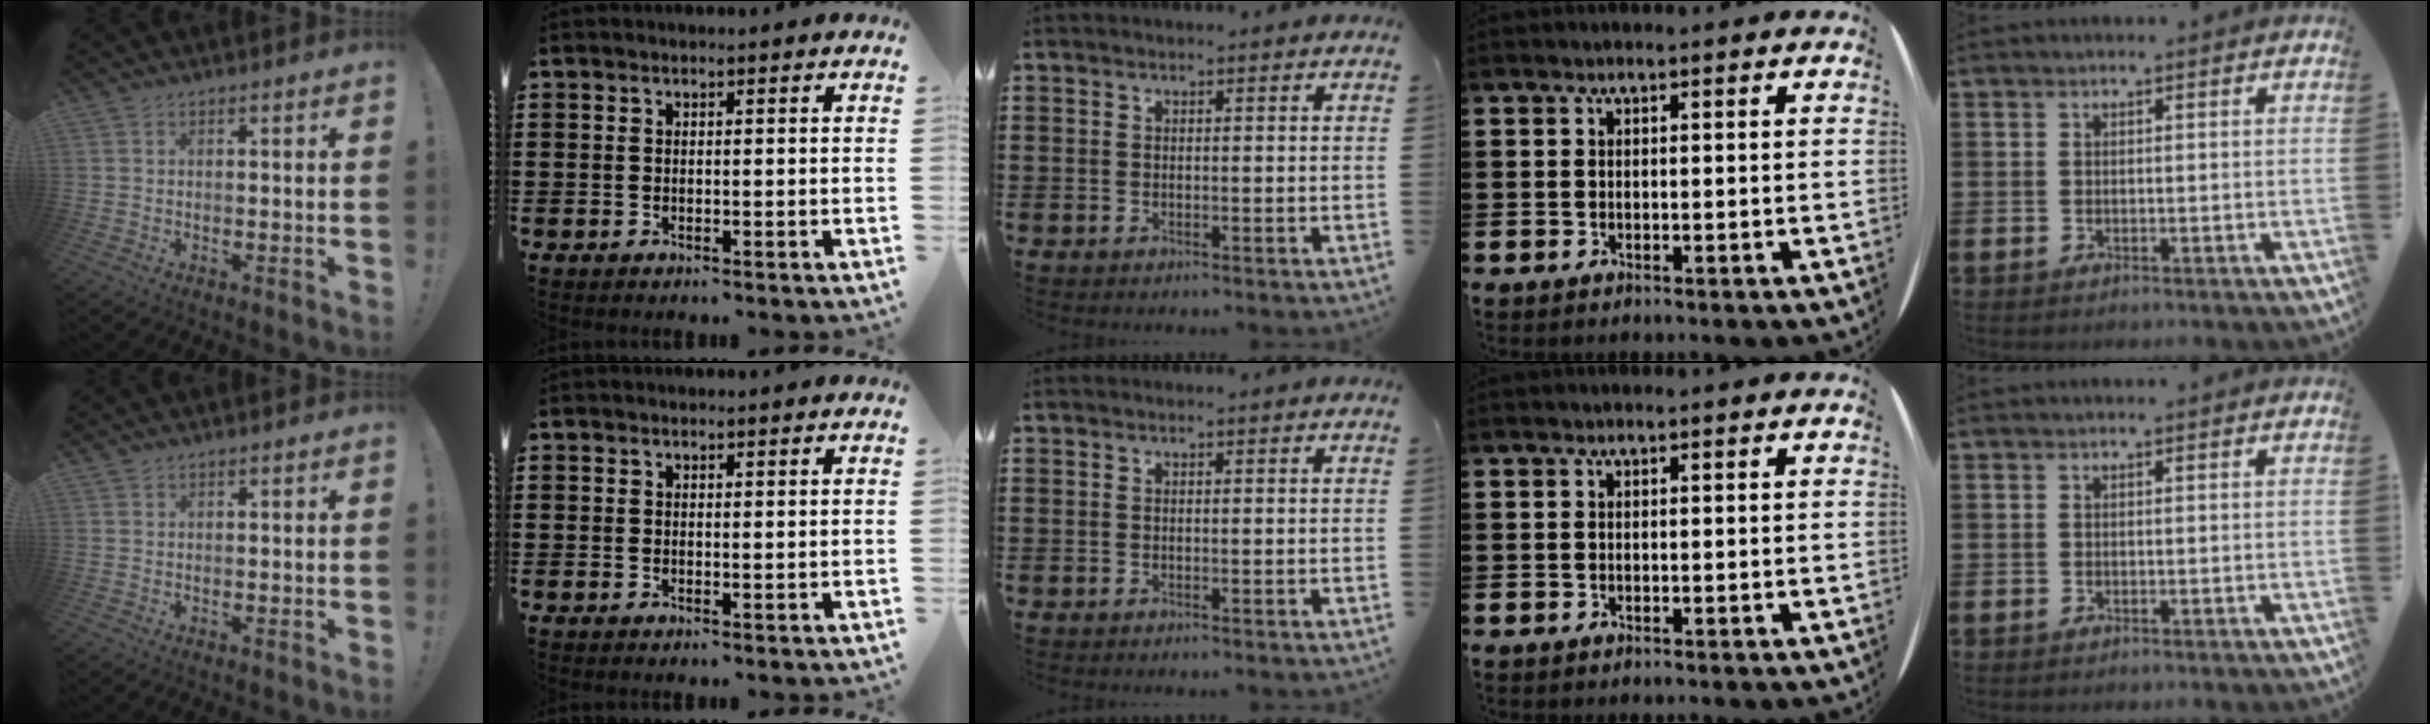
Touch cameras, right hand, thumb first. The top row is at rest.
{"thumb": {"total": 0.5, "force": [0.4, 0.2, -0.1], "torque": [0.000, 0.002, 0.009]}, "index": {"total": 0.5, "force": [0.5, 0.2, 0.1], "torque": [-0.003, 0.002, 0.010]}}